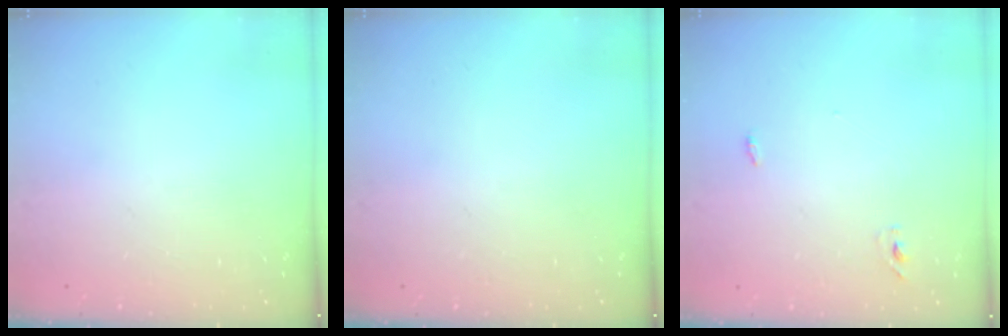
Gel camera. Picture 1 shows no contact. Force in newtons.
{"total": 0.0}
{"total": 2.9, "press": 2.7, "slide": 1.0}